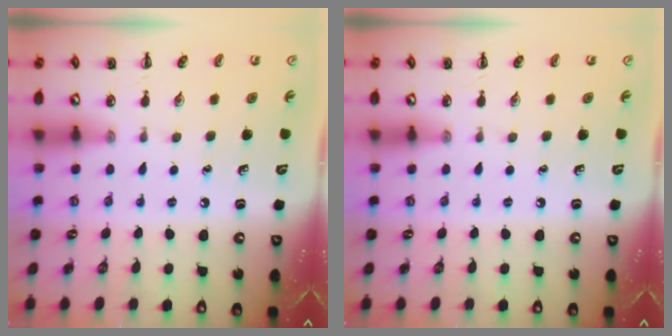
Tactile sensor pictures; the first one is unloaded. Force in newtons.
{"total": 0.0}